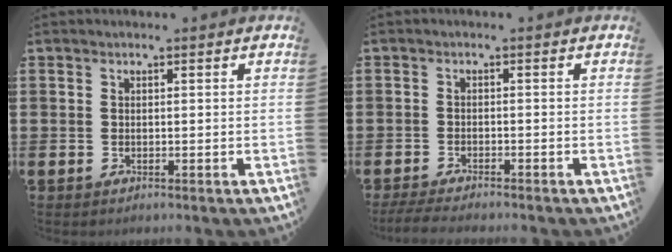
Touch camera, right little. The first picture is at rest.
{"total": 1.8, "force": [-1.7, 0.0, 0.7], "torque": [-0.012, 0.004, -0.033]}